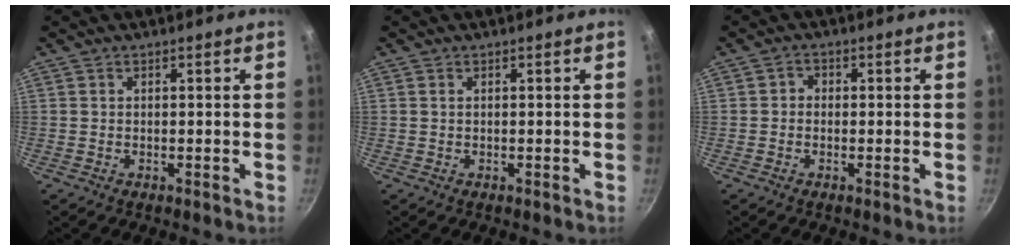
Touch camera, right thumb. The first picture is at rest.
{"total": 0.0}
{"total": 1.8, "force": [-0.2, 1.6, 0.8], "torque": [-0.009, 0.006, -0.009]}